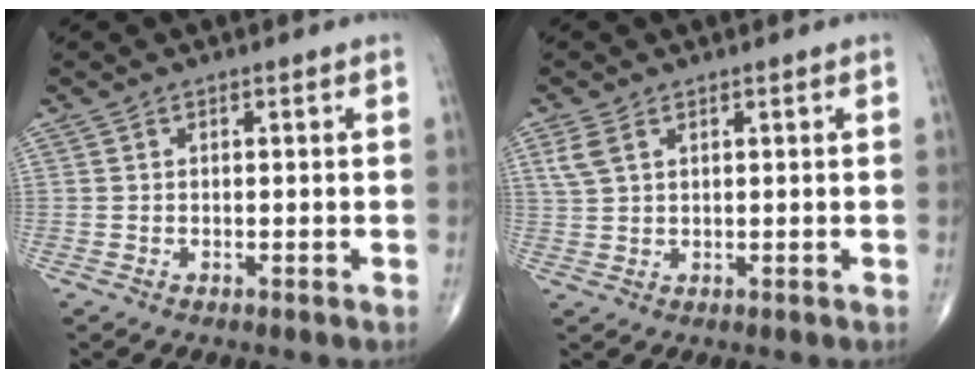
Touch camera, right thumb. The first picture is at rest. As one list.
[{"total": 3.2, "force": [1.6, 1.9, 2.1], "torque": [-0.053, 0.006, 0.040]}]